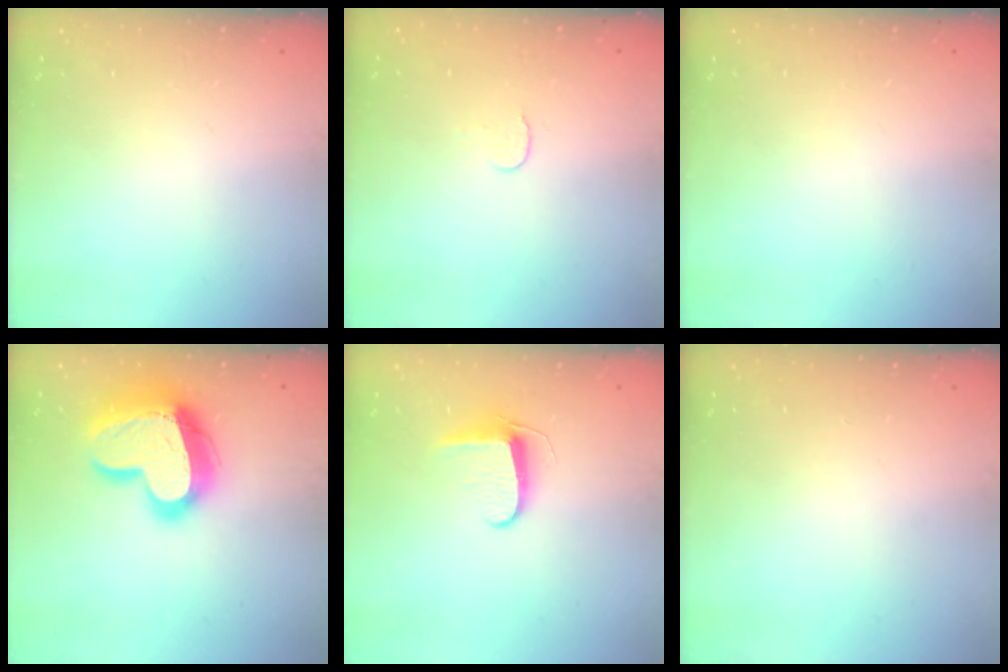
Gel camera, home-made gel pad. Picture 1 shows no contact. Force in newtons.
{"total": 3.7, "press": 3.7, "slide": 0.3}
{"total": 0.0}
{"total": 21.0, "press": 20.9, "slide": 1.9}
{"total": 7.8, "press": 7.7, "slide": 1.1}
{"total": 0.0}